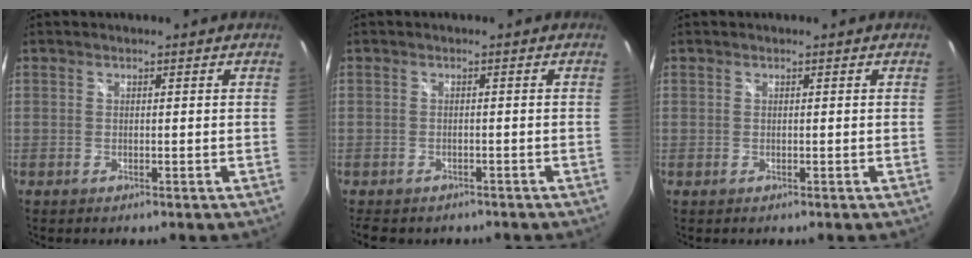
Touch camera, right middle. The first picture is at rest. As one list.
[{"total": 4.2, "force": [-3.3, 2.3, 1.5], "torque": [-0.034, -0.005, -0.044]}, {"total": 0.0}]